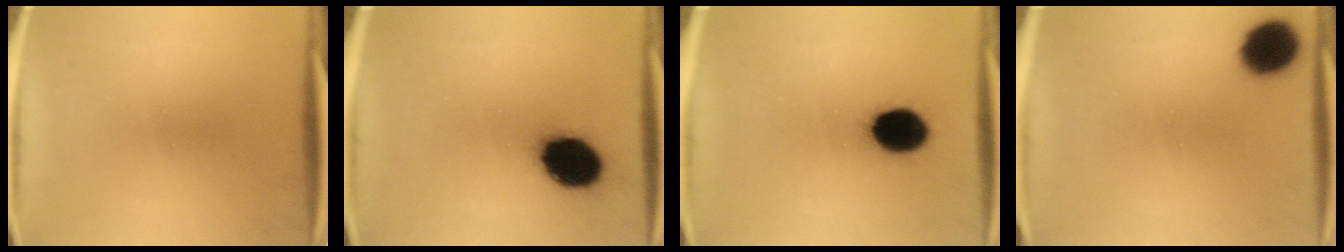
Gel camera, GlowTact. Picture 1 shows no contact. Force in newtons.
{"total": 14.2}
{"total": 13.2}
{"total": 11.5}